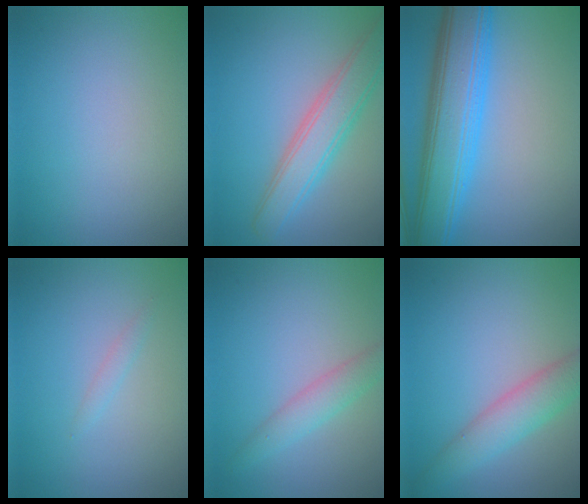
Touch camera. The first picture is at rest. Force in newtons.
{"total": 5.0, "press": 5.0, "slide": 0.5}
{"total": 9.3, "press": 9.3, "slide": 0.2}
{"total": 0.7, "press": 0.7, "slide": 0.1}
{"total": 2.5, "press": 2.5, "slide": 0.1}
{"total": 4.2, "press": 4.2, "slide": 0.2}